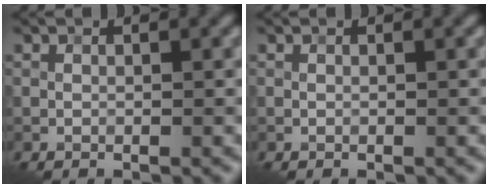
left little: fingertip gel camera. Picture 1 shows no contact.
{"total": 0.0}